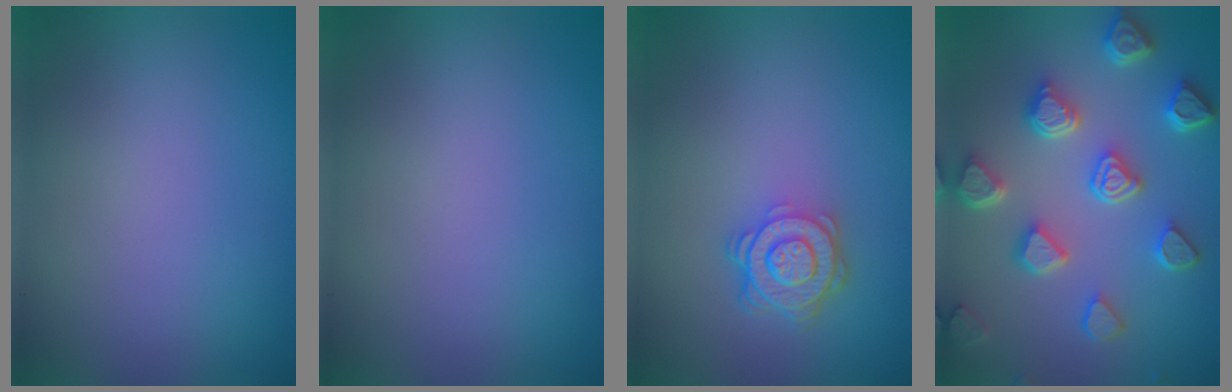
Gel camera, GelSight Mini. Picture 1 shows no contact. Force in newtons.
{"total": 0.0}
{"total": 4.1, "press": 3.1, "slide": 2.6}
{"total": 6.5, "press": 5.3, "slide": 3.9}